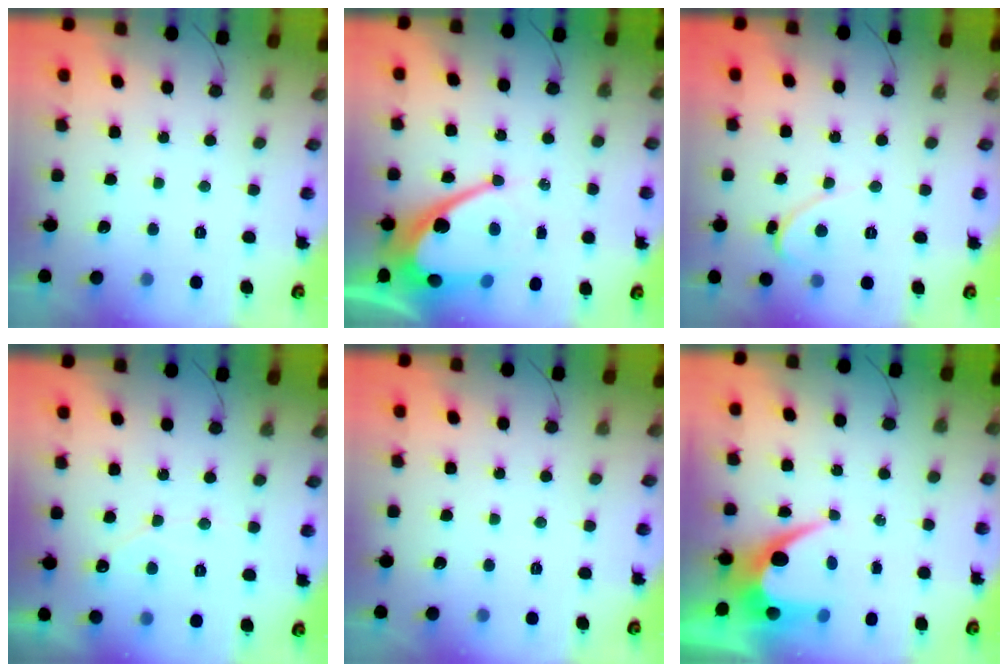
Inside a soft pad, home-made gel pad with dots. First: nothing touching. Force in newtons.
{"total": 13.7, "press": 13.6, "slide": 1.2}
{"total": 2.4, "press": 2.4, "slide": 0.2}
{"total": 3.8, "press": 3.8, "slide": 0.1}
{"total": 0.0}
{"total": 6.2, "press": 6.2, "slide": 0.3}